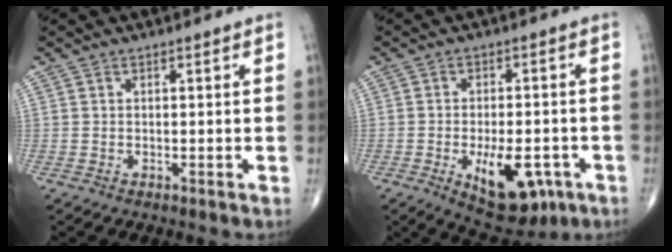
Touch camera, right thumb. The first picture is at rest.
{"total": 11.1, "force": [-4.3, 5.7, 8.5], "torque": [-0.100, 0.006, -0.048]}